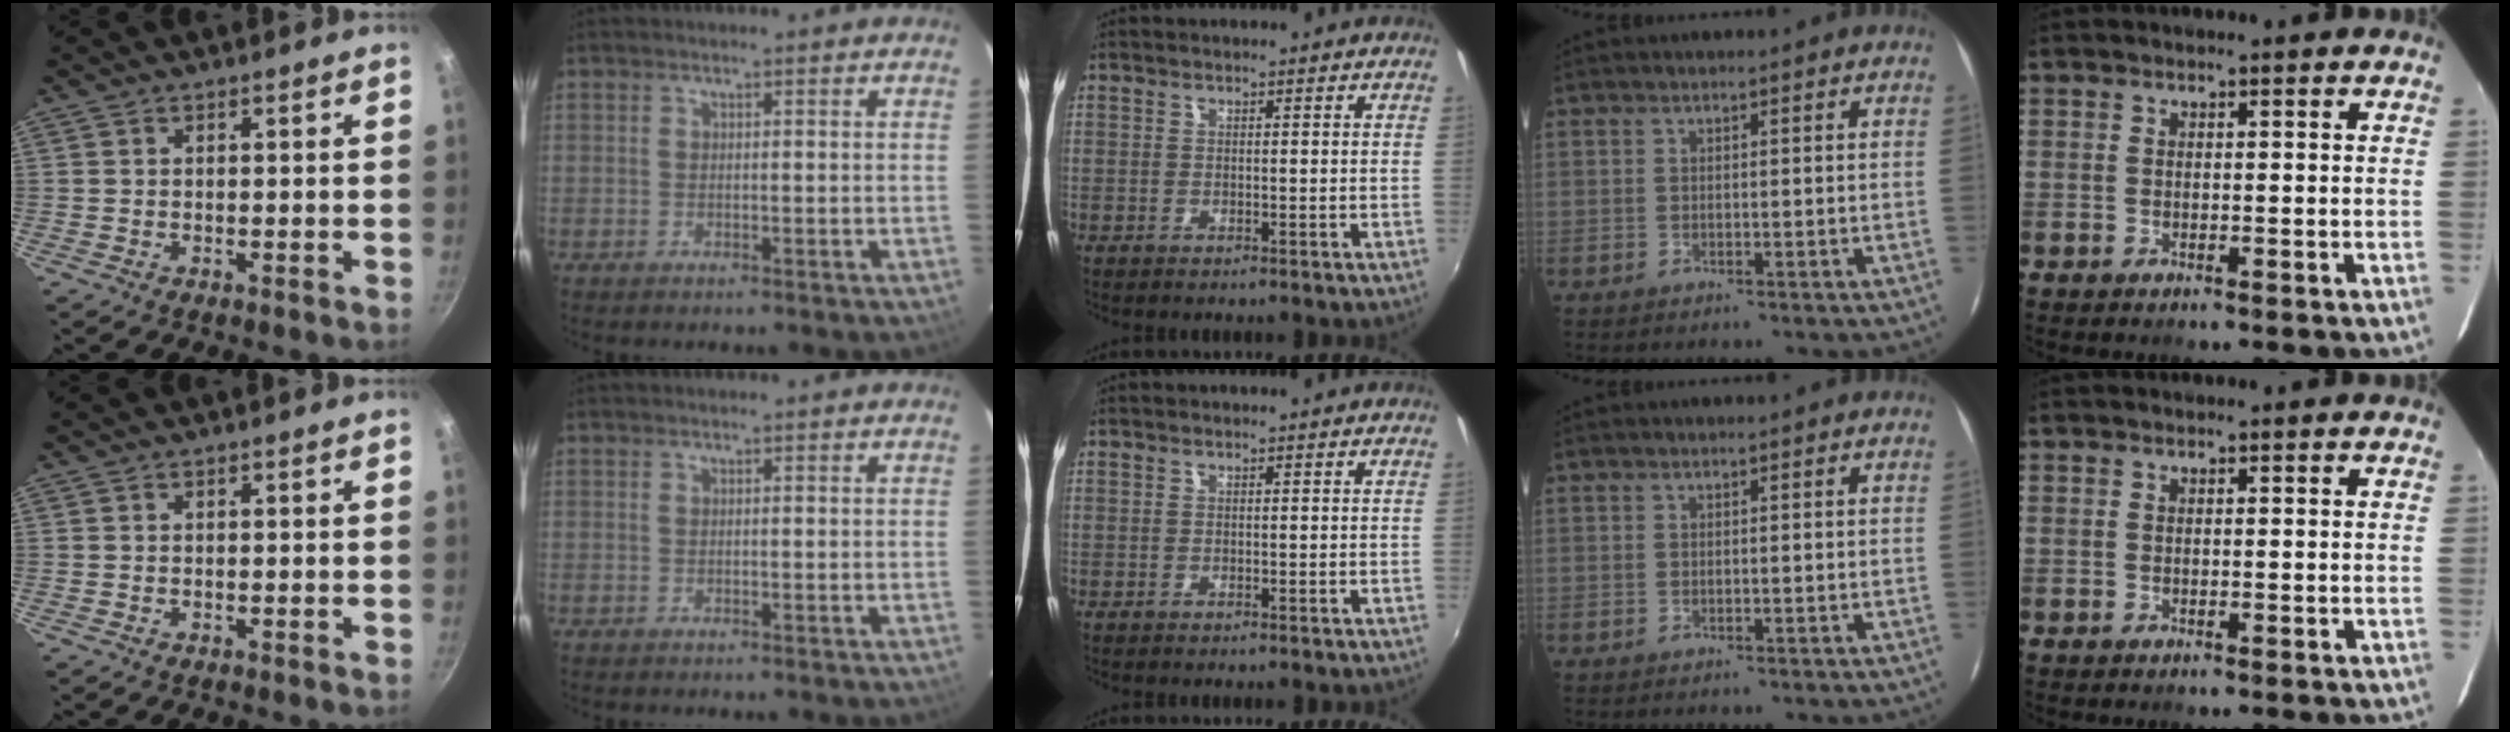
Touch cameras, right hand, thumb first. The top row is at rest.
{}